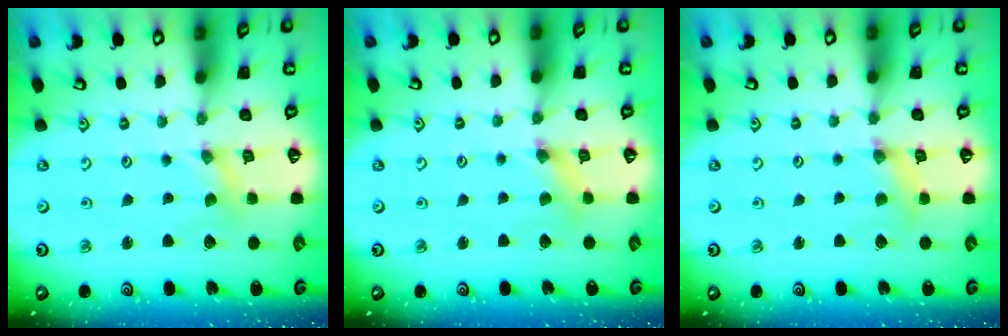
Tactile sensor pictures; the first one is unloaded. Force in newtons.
{"total": 2.1, "press": 2.1, "slide": 0.2}
{"total": 2.8, "press": 2.8, "slide": 0.4}